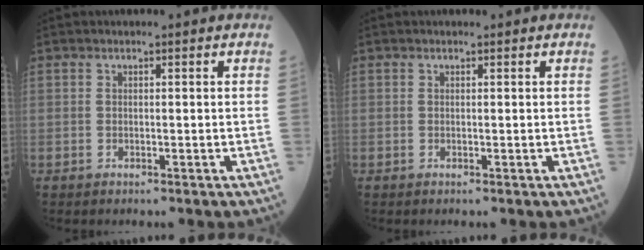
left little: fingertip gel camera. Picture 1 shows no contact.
{"total": 0.0}